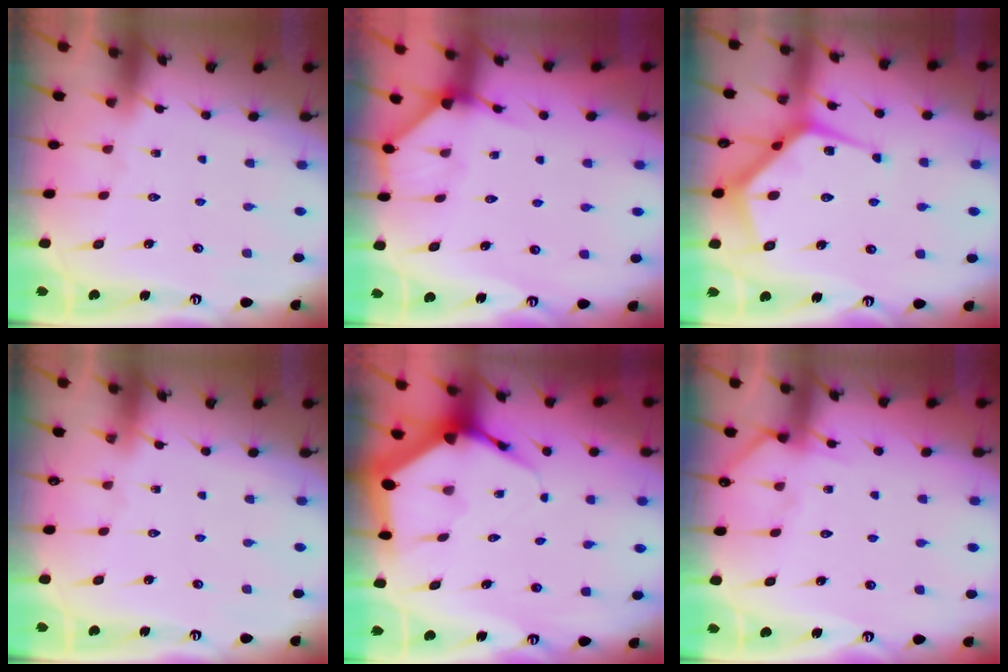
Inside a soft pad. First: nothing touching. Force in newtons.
{"total": 3.4, "press": 3.4, "slide": 0.4}
{"total": 11.7, "press": 11.6, "slide": 0.8}
{"total": 0.0}
{"total": 7.0, "press": 7.0, "slide": 0.7}
{"total": 4.9, "press": 4.8, "slide": 0.7}